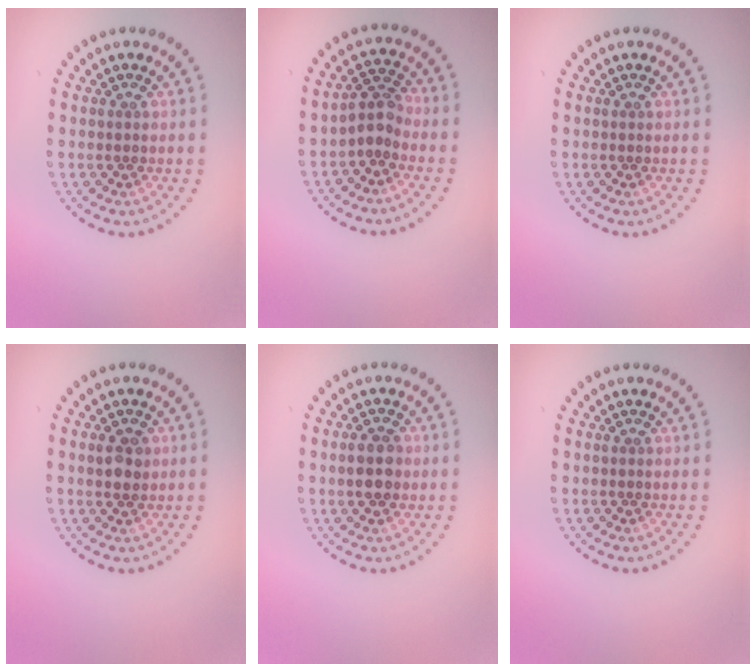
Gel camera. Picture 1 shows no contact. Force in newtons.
{"total": 2.2, "press": 1.8, "slide": 1.3}
{"total": 0.0}
{"total": 1.9, "press": 1.9, "slide": 0.5}
{"total": 2.8, "press": 2.8, "slide": 0.2}
{"total": 0.0}